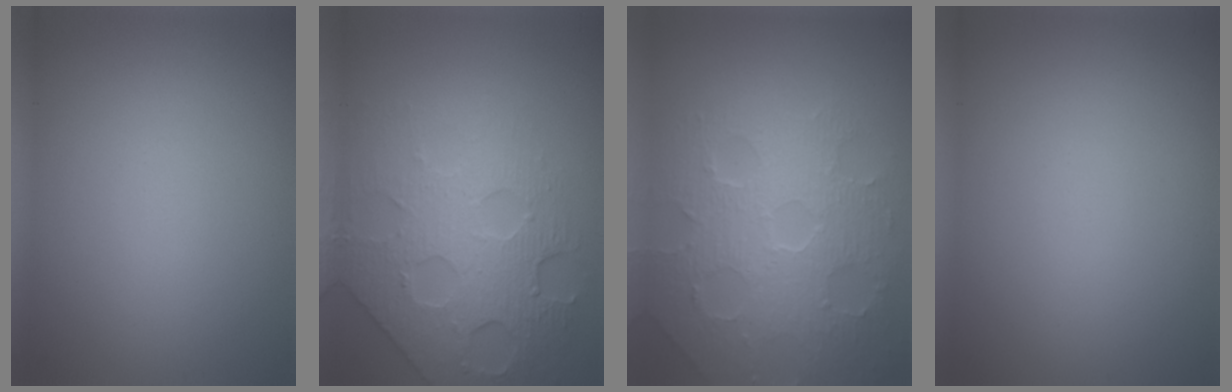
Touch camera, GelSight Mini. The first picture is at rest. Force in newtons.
{"total": 6.1, "press": 5.0, "slide": 3.5}
{"total": 8.1, "press": 5.7, "slide": 5.7}
{"total": 0.0}